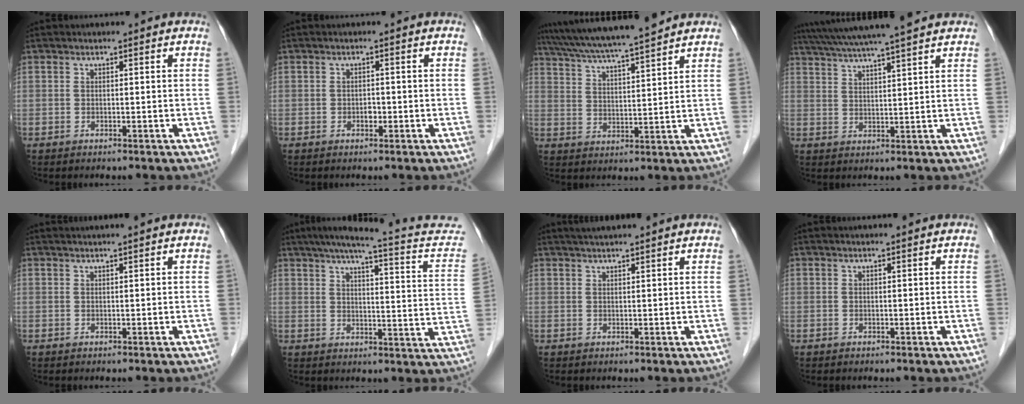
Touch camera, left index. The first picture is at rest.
{"total": 1.1, "force": [-0.6, 0.7, 0.5], "torque": [-0.012, -0.001, -0.010]}
{"total": 13.6, "force": [12.0, -0.7, 6.3], "torque": [-0.120, 0.017, 0.190]}
{"total": 13.4, "force": [11.6, -0.6, 6.6], "torque": [-0.122, 0.026, 0.170]}
{"total": 3.6, "force": [3.1, -0.5, 1.6], "torque": [-0.018, 0.022, 0.043]}
{"total": 20.2, "force": [17.7, 0.6, 9.6], "torque": [-0.134, -0.035, 0.202]}
{"total": 4.8, "force": [4.2, -0.4, 2.4], "torque": [-0.035, 0.031, 0.065]}
{"total": 1.0, "force": [0.9, -0.1, 0.5], "torque": [-0.008, 0.007, 0.015]}